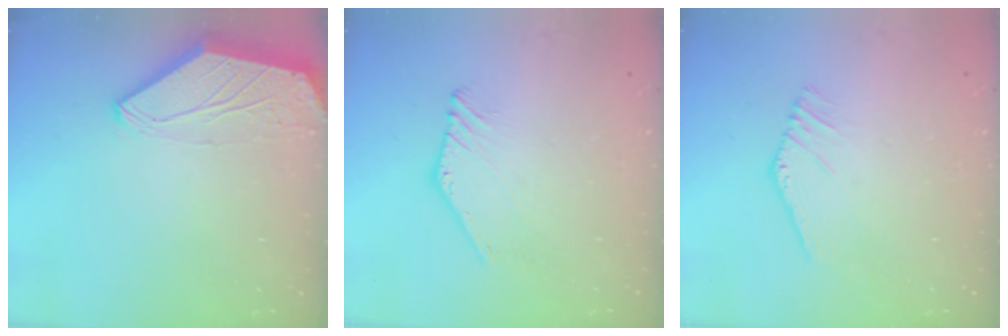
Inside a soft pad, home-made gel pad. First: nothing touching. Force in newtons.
{"total": 2.2, "press": 2.2, "slide": 0.1}
{"total": 2.0, "press": 2.0, "slide": 0.2}